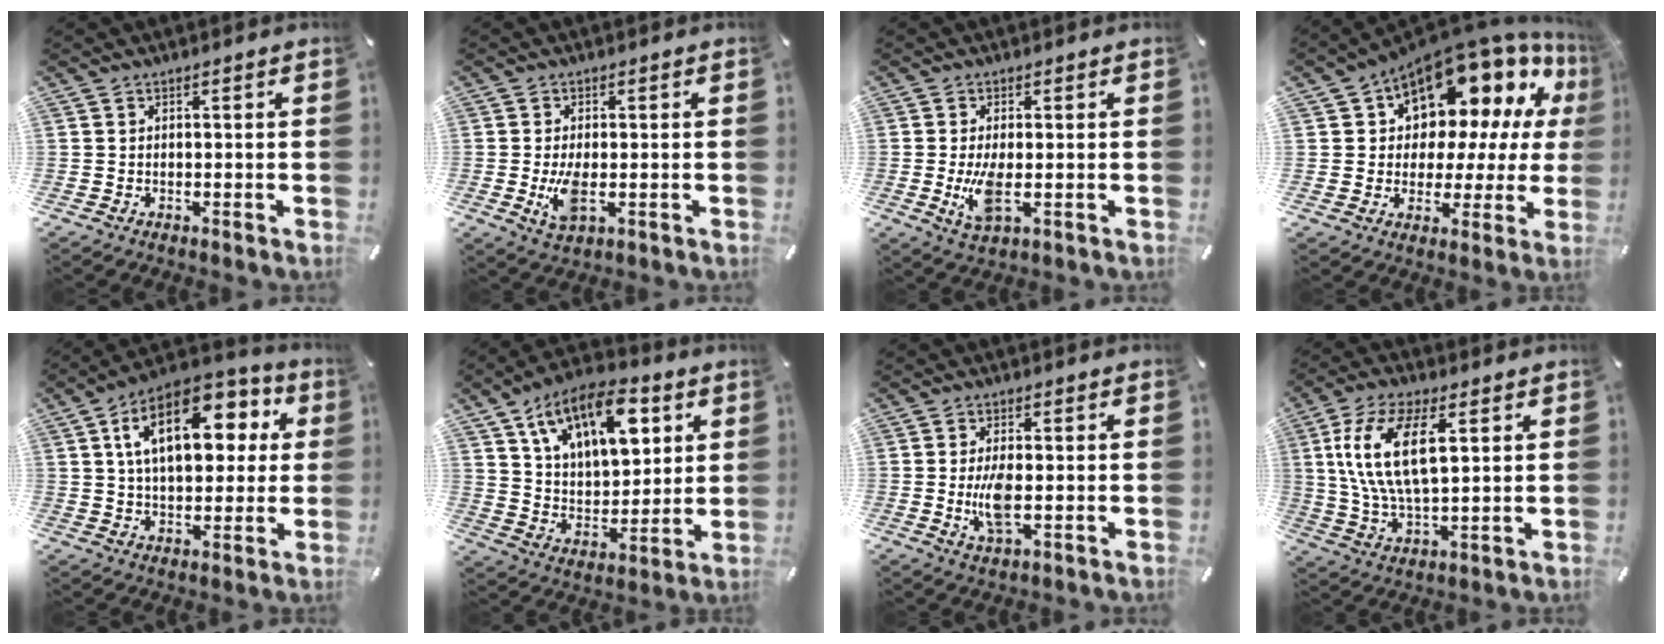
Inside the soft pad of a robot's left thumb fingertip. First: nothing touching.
{"total": 6.2, "force": [-0.7, 3.1, 5.3], "torque": [-0.123, -0.008, -0.015]}
{"total": 6.9, "force": [-0.7, 2.7, 6.3], "torque": [-0.147, -0.016, -0.014]}
{"total": 14.7, "force": [9.8, 8.4, 6.9], "torque": [-0.101, -0.095, 0.168]}
{"total": 17.3, "force": [5.5, 10.0, 13.0], "torque": [-0.224, -0.002, 0.089]}
{"total": 17.1, "force": [9.1, 9.9, 10.6], "torque": [-0.181, -0.032, 0.160]}
{"total": 6.8, "force": [-0.7, 2.6, 6.3], "torque": [-0.141, -0.012, -0.017]}
{"total": 15.0, "force": [4.9, 6.9, 12.4], "torque": [-0.266, 0.001, 0.083]}